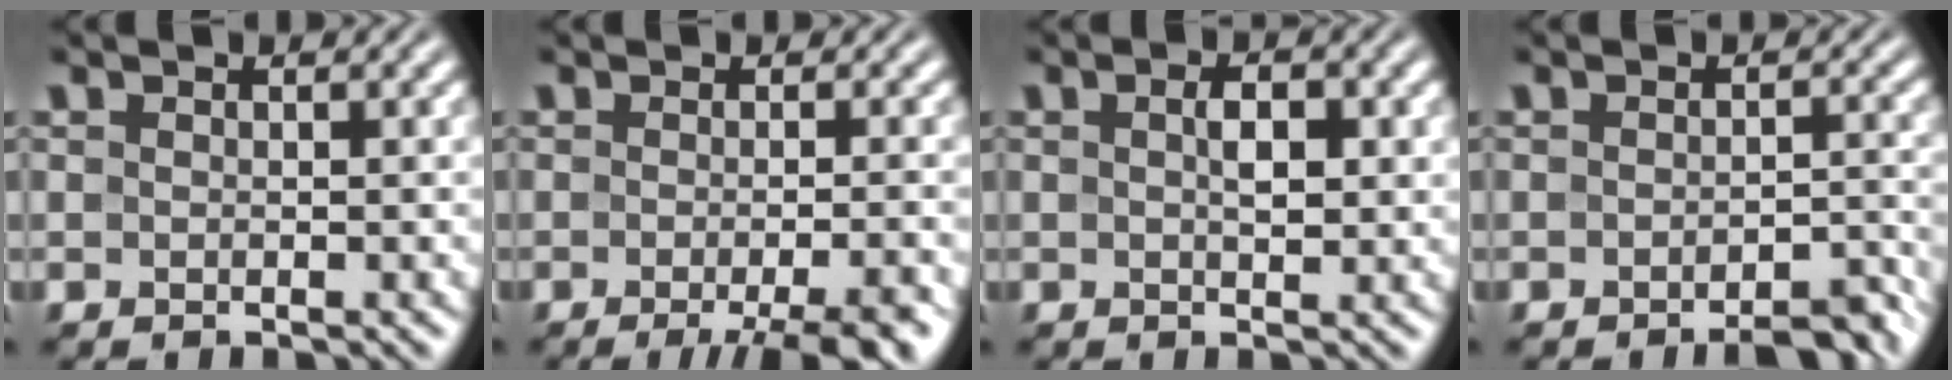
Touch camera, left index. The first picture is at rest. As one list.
[{"total": 5.5, "force": [-2.9, 1.2, 4.5], "torque": [-0.042, -0.005, -0.037]}, {"total": 2.4, "force": [0.4, 1.1, 2.1], "torque": [-0.038, 0.001, 0.008]}, {"total": 3.0, "force": [-2.6, 0.8, 1.5], "torque": [-0.014, 0.007, -0.031]}]